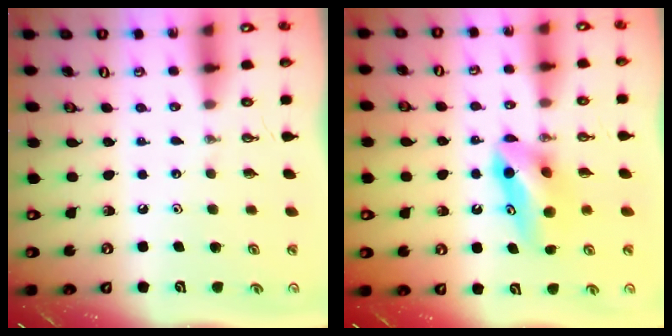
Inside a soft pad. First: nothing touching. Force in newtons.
{"total": 8.2, "press": 8.0, "slide": 1.6}